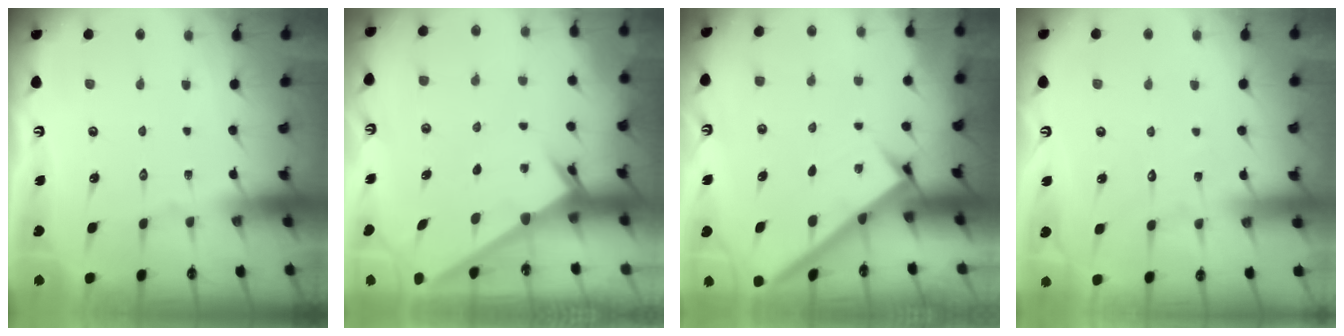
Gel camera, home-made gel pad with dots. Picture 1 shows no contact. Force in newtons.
{"total": 2.3, "press": 2.3, "slide": 0.2}
{"total": 2.8, "press": 2.8, "slide": 0.4}
{"total": 3.5, "press": 3.5, "slide": 0.3}